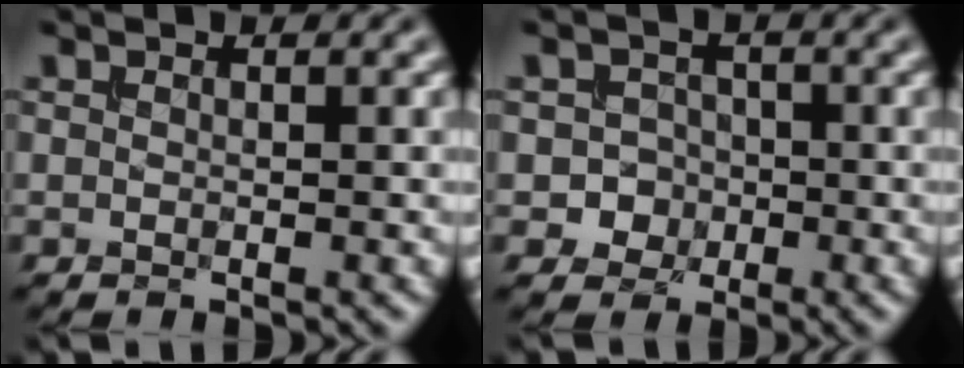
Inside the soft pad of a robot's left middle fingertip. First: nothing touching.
{"total": 2.6, "force": [-0.9, 2.4, 0.5], "torque": [0.006, 0.005, -0.021]}